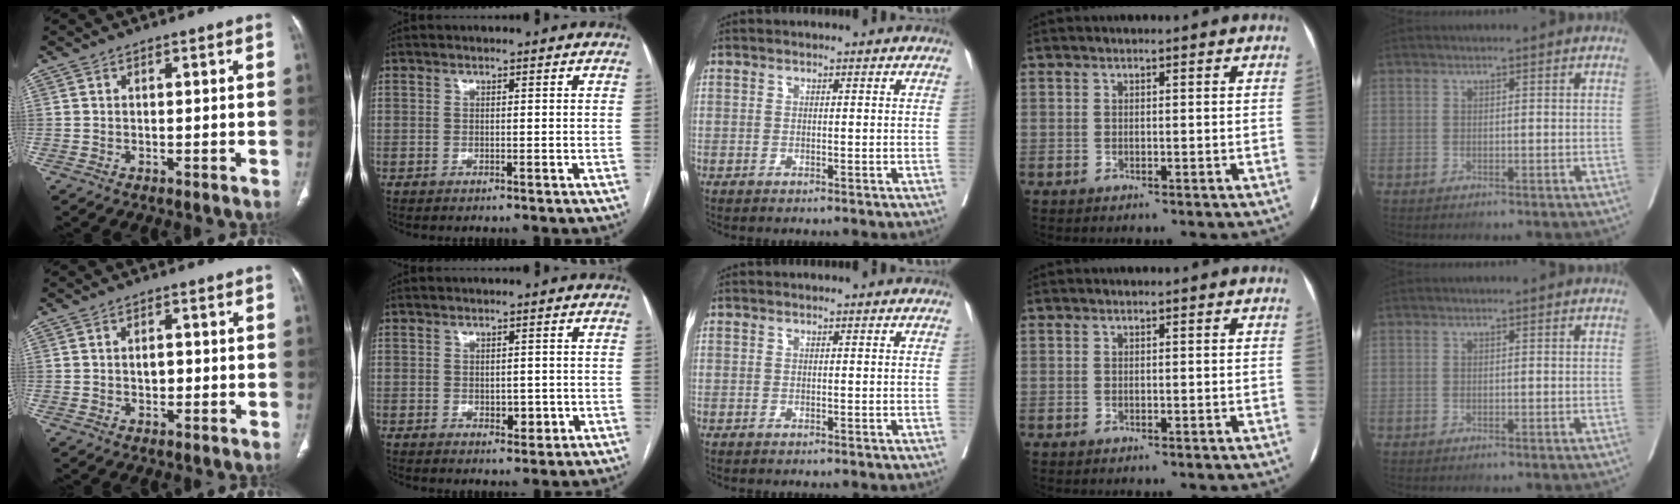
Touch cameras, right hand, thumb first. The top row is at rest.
{"thumb": {"total": 2.3, "force": [-0.1, 1.6, 1.7], "torque": [-0.023, 0.004, -0.001]}, "index": {"total": 2.9, "force": [-0.6, 1.8, 2.2], "torque": [-0.026, 0.000, 0.002]}}